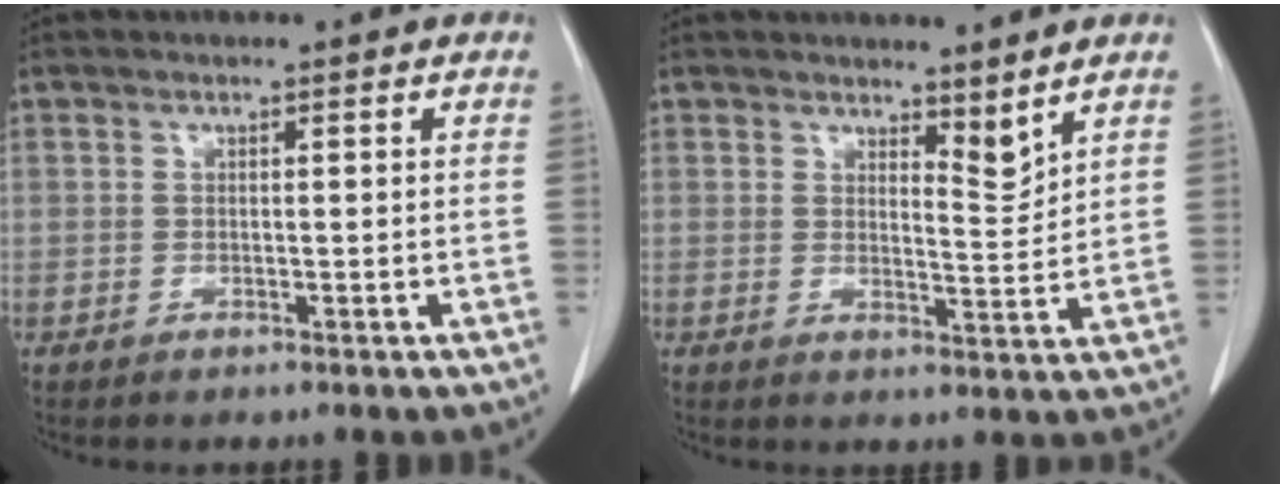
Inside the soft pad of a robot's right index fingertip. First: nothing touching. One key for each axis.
{"total": 3.5, "fx": 3.0, "fy": 0.8, "fz": 1.6, "tx": -0.022, "ty": -0.016, "tz": 0.051}